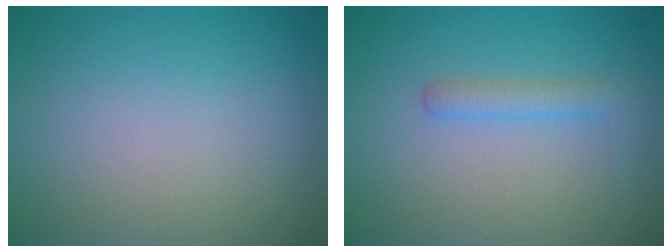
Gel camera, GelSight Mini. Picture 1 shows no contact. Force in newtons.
{"total": 1.9, "press": 1.9, "slide": 0.2}